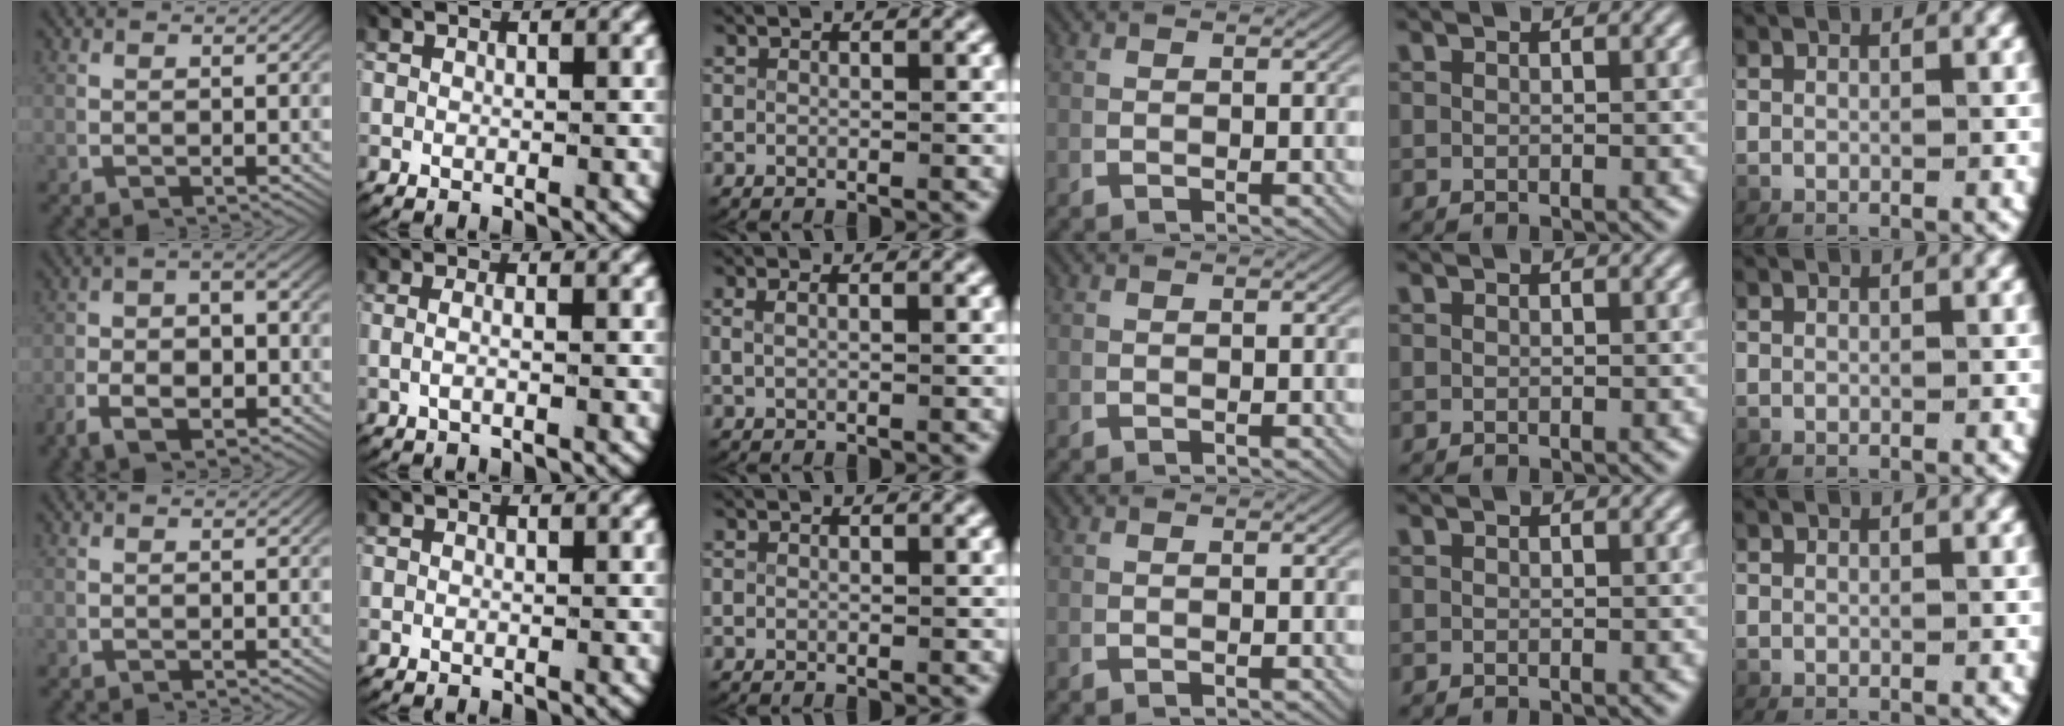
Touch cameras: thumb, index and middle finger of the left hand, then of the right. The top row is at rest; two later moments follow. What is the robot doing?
{"motion": "lift_and_place", "object": "towel"}